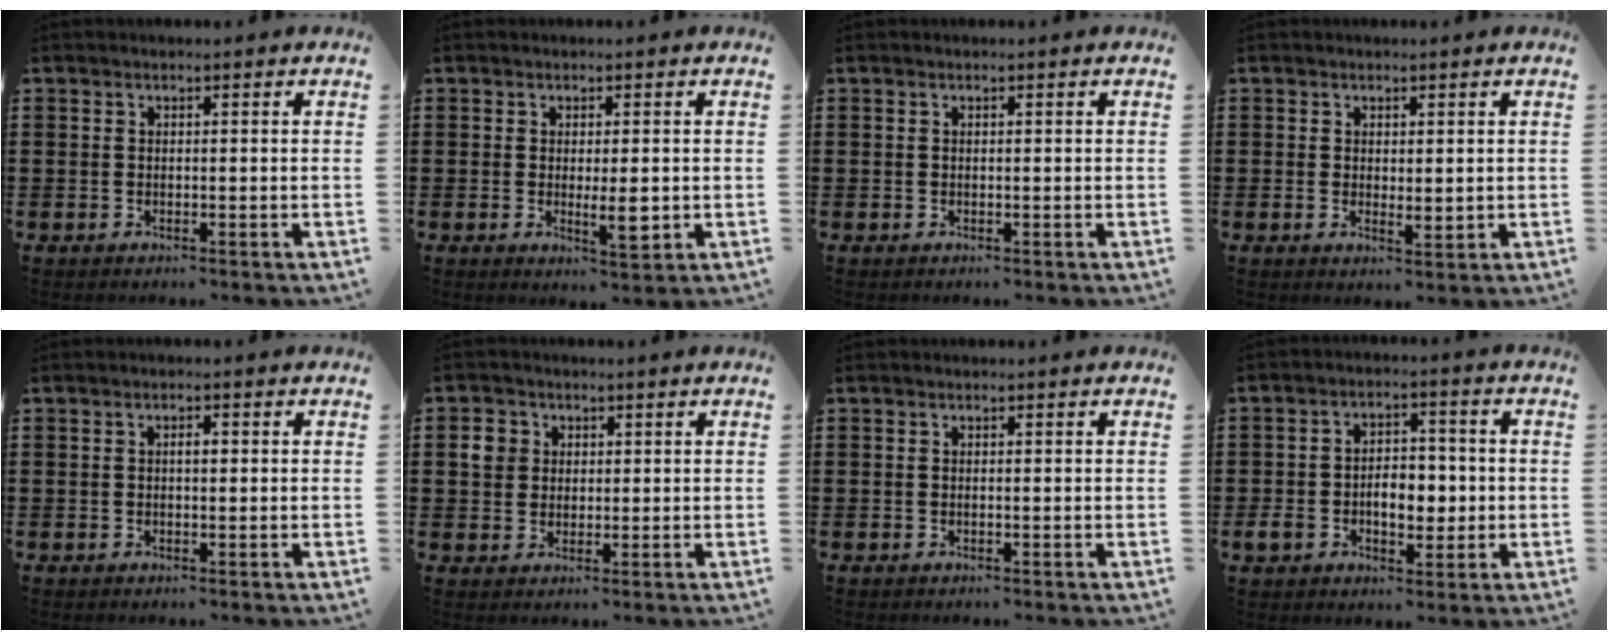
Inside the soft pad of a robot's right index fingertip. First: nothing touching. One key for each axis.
{"total": 4.1, "fx": -0.5, "fy": 1.0, "fz": 3.9, "tx": -0.074, "ty": -0.003, "tz": -0.011}
{"total": 0.0}
{"total": 1.3, "fx": 0.5, "fy": 0.6, "fz": 1.0, "tx": -0.018, "ty": 0.002, "tz": 0.009}
{"total": 1.4, "fx": 0.1, "fy": 0.4, "fz": 1.4, "tx": -0.026, "ty": 0.003, "tz": 0.000}
{"total": 3.2, "fx": 0.7, "fy": 2.9, "fz": 1.0, "tx": -0.033, "ty": 0.011, "tz": 0.011}
{"total": 0.0}
{"total": 6.9, "fx": -1.3, "fy": 4.8, "fz": 4.8, "tx": -0.085, "ty": 0.008, "tz": -0.028}